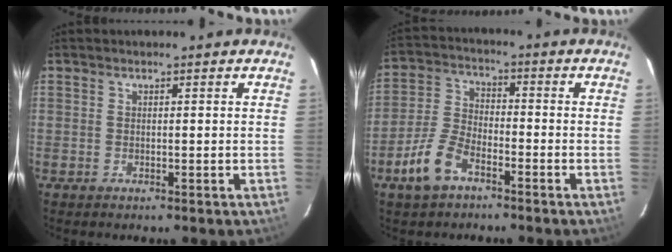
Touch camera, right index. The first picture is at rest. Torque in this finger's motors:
{"motor_torque": [0.77, -0.61, 0.41, 0.07]}